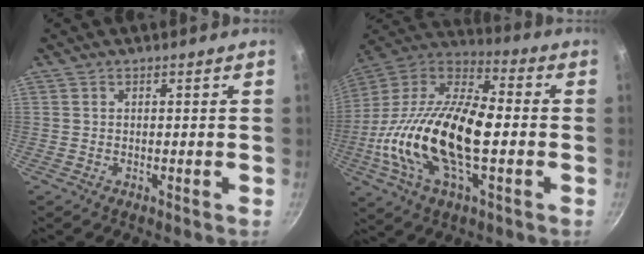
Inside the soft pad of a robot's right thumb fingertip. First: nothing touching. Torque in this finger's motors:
{"motor_torque": [1.39, 2.72, 2.67, -0.09, 0.83]}